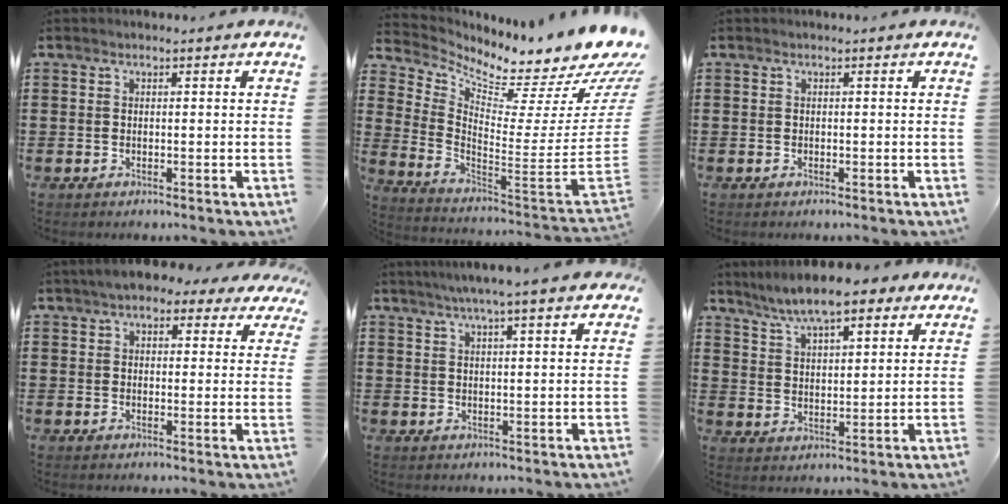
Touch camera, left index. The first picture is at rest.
{"total": 5.1, "force": [4.8, 0.3, 1.7], "torque": [-0.053, -0.078, 0.074]}
{"total": 0.0}
{"total": 4.7, "force": [3.8, 1.7, 2.1], "torque": [-0.048, 0.001, 0.068]}
{"total": 4.5, "force": [3.4, 0.4, 2.8], "torque": [-0.063, 0.002, 0.061]}
{"total": 8.5, "force": [7.2, 1.8, 4.0], "torque": [-0.099, -0.008, 0.133]}